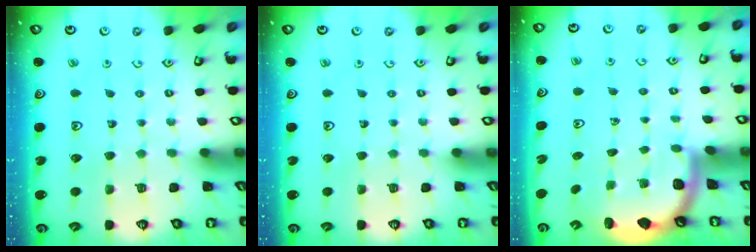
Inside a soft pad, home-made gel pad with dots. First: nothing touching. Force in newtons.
{"total": 0.0}
{"total": 1.8, "press": 1.8, "slide": 0.1}